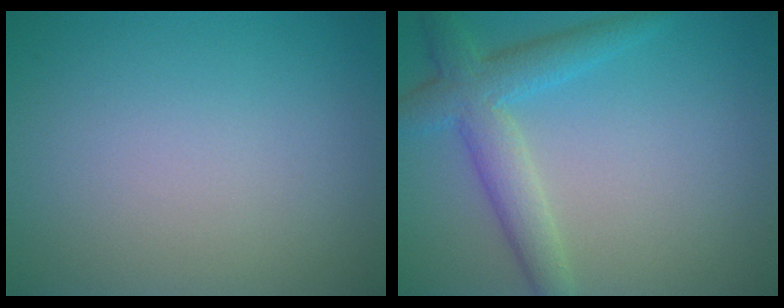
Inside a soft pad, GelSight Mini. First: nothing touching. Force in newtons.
{"total": 4.4, "press": 4.4, "slide": 0.2}